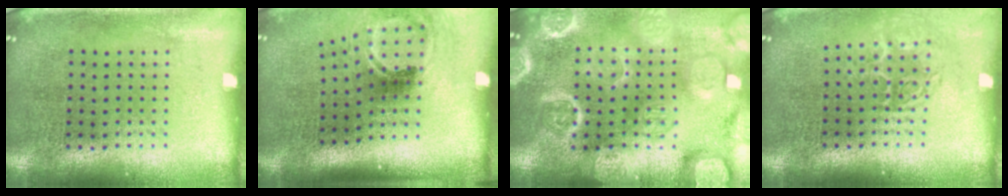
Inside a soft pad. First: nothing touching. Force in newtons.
{"total": 2.0, "press": 1.3, "slide": 1.5}
{"total": 6.1, "press": 6.0, "slide": 0.7}
{"total": 1.6, "press": 1.2, "slide": 1.2}